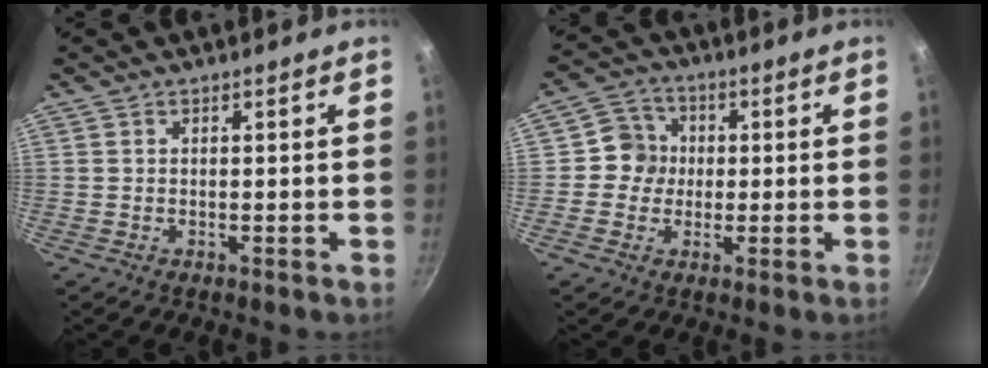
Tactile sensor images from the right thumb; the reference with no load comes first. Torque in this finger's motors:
{"motor_torque": [0.06, -0.15, 0.46, -0.25, 0.01]}